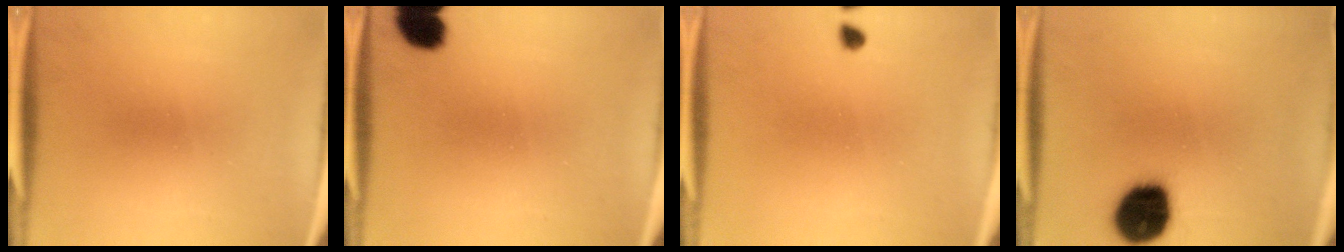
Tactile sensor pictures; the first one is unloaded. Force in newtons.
{"total": 6.7}
{"total": 1.2}
{"total": 15.8}